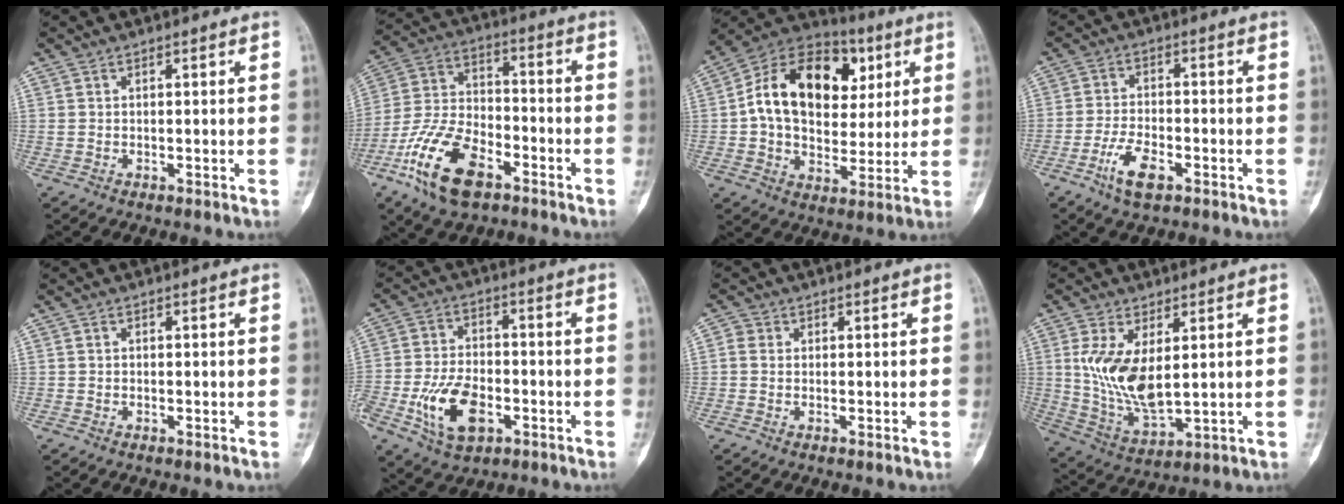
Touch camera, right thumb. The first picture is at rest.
{"total": 16.1, "force": [-8.6, 8.1, 10.9], "torque": [-0.207, 0.039, -0.166]}
{"total": 21.6, "force": [5.0, 14.7, 15.1], "torque": [-0.216, 0.012, 0.075]}
{"total": 6.6, "force": [-3.5, 2.7, 4.8], "torque": [-0.091, 0.013, -0.066]}
{"total": 0.0}
{"total": 12.6, "force": [-4.6, 7.3, 9.1], "torque": [-0.165, 0.014, -0.081]}
{"total": 1.7, "force": [0.1, 1.5, 0.8], "torque": [-0.011, 0.003, 0.000]}
{"total": 12.3, "force": [2.3, 5.8, 10.5], "torque": [-0.198, -0.023, 0.061]}